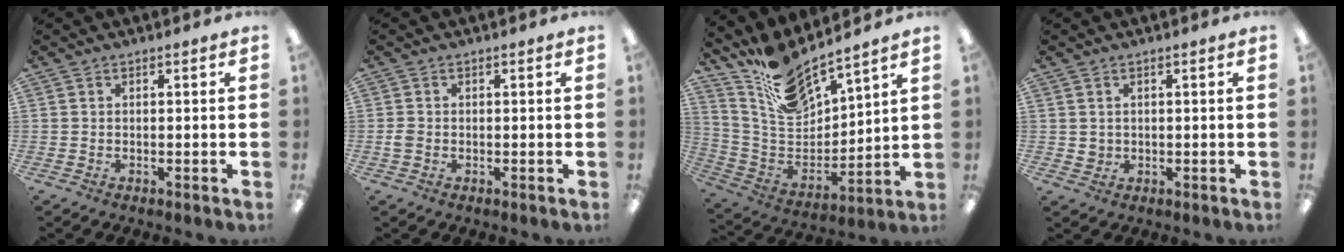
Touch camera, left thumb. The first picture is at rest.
{"total": 1.7, "force": [-0.2, 1.3, 1.1], "torque": [-0.019, 0.003, -0.004]}
{"total": 14.4, "force": [13.2, 3.3, 4.6], "torque": [-0.124, -0.101, 0.240]}
{"total": 1.7, "force": [0.9, 1.4, 0.4], "torque": [-0.010, 0.002, 0.017]}